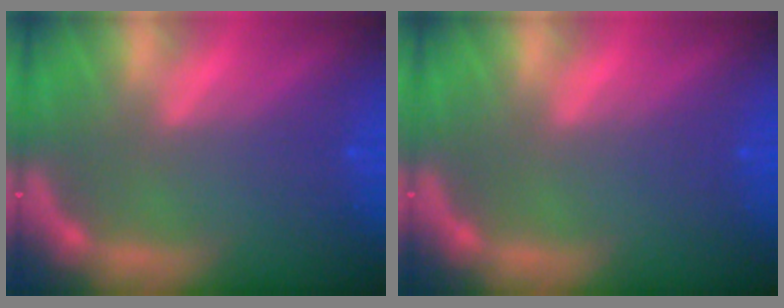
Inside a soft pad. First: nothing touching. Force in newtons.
{"total": 0.0}